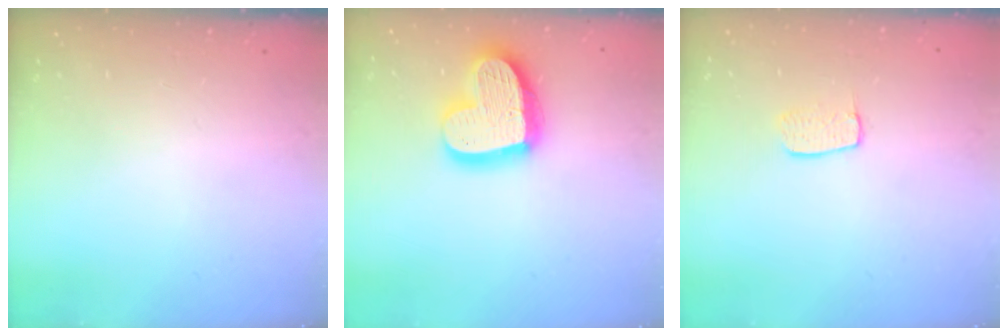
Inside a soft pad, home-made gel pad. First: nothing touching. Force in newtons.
{"total": 19.9, "press": 19.9, "slide": 1.6}
{"total": 5.6, "press": 5.6, "slide": 0.2}